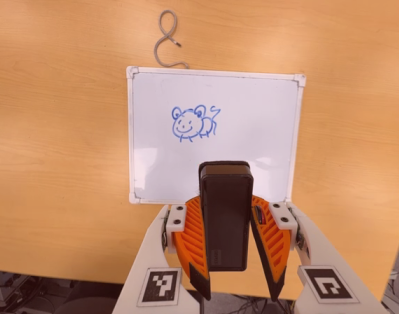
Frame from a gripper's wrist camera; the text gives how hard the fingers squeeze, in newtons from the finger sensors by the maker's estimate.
{"total": 8.9, "left": 7.2, "right": 10.6}